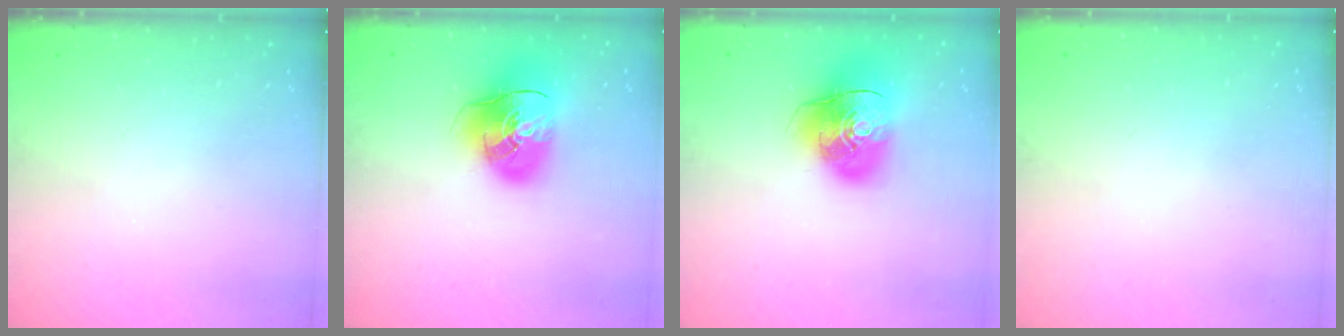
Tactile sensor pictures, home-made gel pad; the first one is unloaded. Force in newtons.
{"total": 16.2, "press": 16.0, "slide": 2.6}
{"total": 14.0, "press": 13.8, "slide": 2.4}
{"total": 0.7, "press": 0.7, "slide": 0.3}